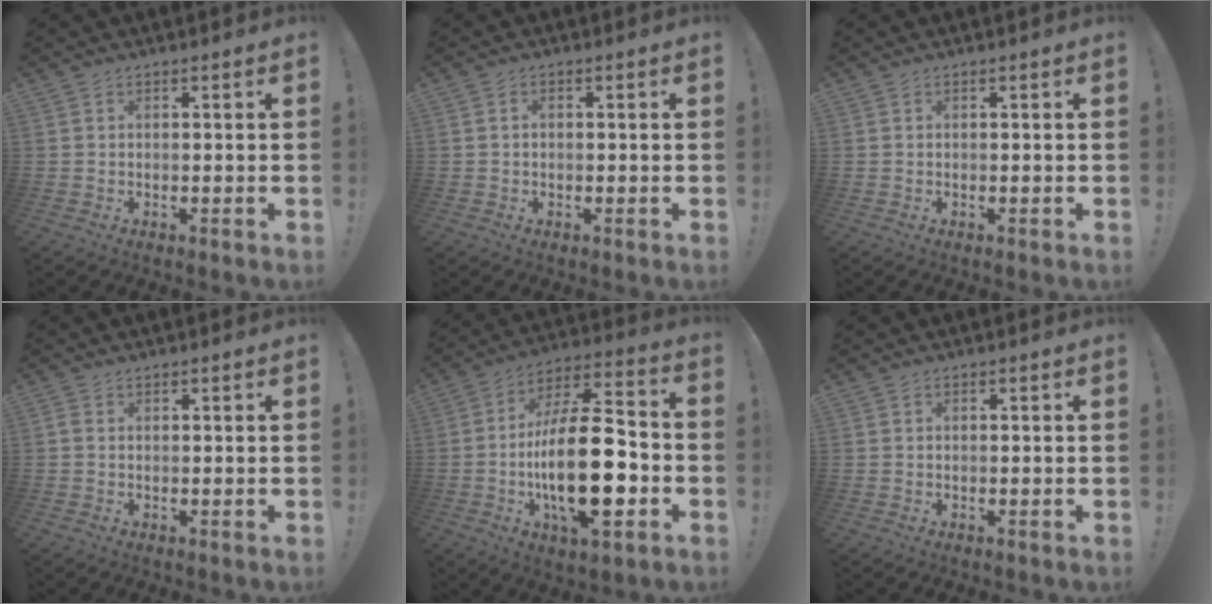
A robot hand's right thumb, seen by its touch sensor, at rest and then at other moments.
{"total": 1.2, "force": [-0.2, 0.9, 0.8], "torque": [-0.019, 0.006, -0.004]}
{"total": 0.0}
{"total": 0.6, "force": [0.3, 0.4, 0.4], "torque": [-0.004, 0.001, 0.005]}
{"total": 23.8, "force": [-5.4, 9.1, 21.3], "torque": [-0.387, 0.019, -0.087]}
{"total": 0.0}